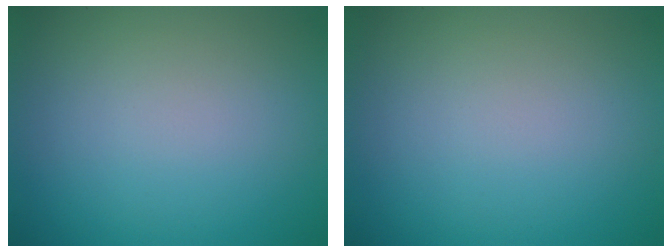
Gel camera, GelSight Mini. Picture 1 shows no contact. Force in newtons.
{"total": 0.0}